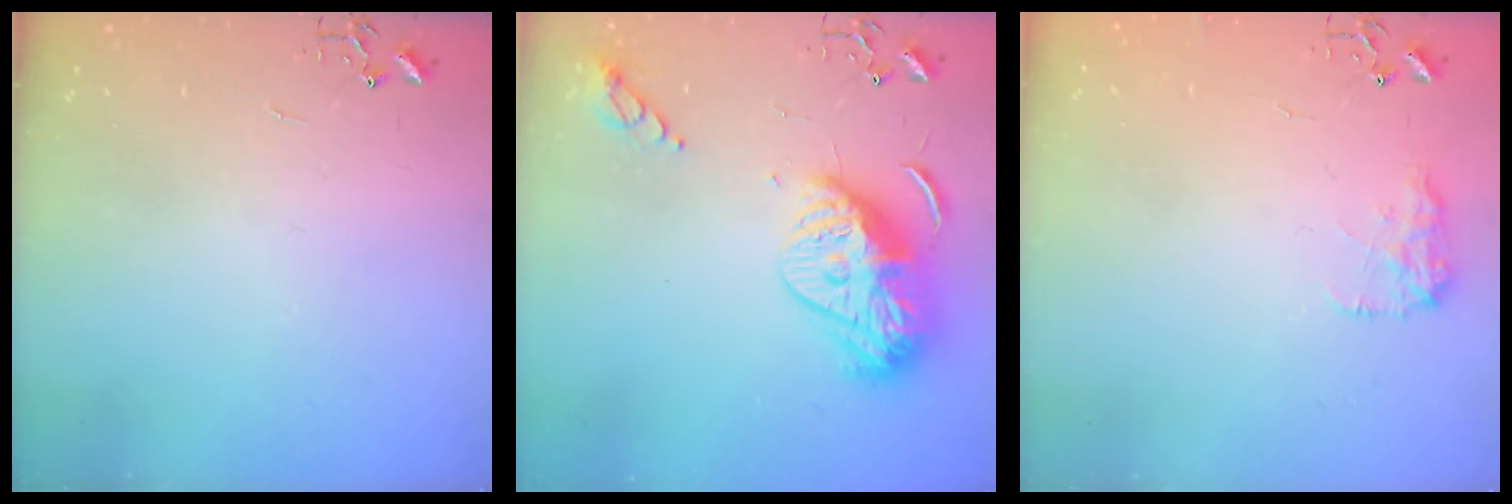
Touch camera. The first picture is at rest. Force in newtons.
{"total": 16.7, "press": 16.7, "slide": 0.8}
{"total": 8.7, "press": 8.6, "slide": 0.5}